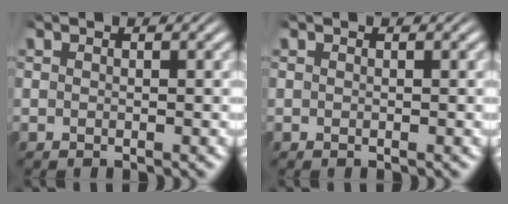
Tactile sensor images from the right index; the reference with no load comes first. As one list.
[{"total": 0.0}]